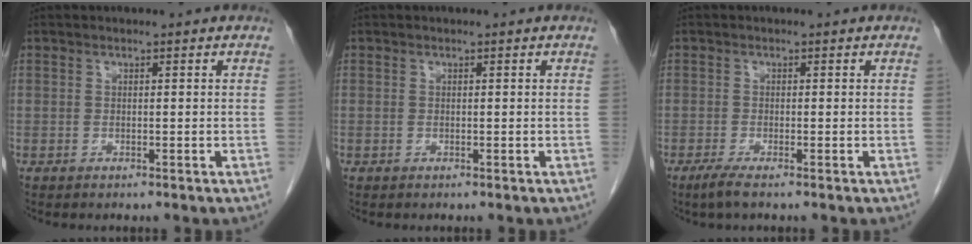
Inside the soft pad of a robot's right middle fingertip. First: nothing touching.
{"total": 0.0}
{"total": 2.0, "force": [-1.4, -0.1, 1.4], "torque": [-0.039, -0.008, -0.031]}